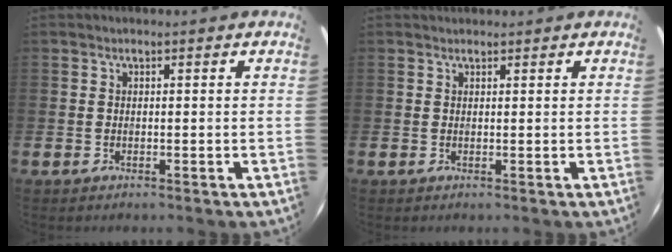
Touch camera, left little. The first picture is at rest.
{"total": 0.6, "force": [0.6, 0.2, -0.1], "torque": [0.010, 0.000, 0.010]}